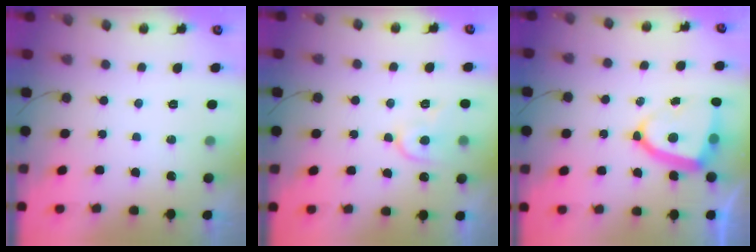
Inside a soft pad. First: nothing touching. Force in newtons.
{"total": 8.8, "press": 8.8, "slide": 0.6}
{"total": 12.1, "press": 12.0, "slide": 1.5}